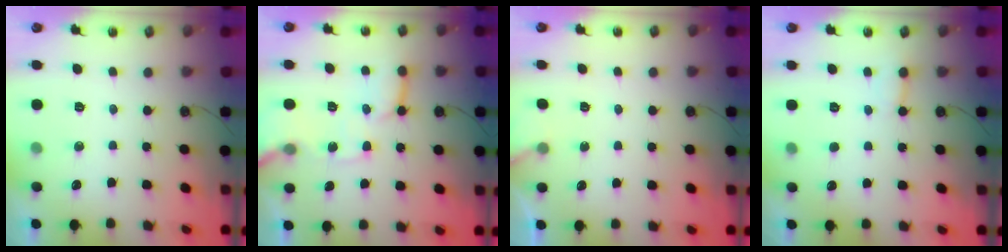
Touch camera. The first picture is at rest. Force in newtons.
{"total": 11.7, "press": 11.6, "slide": 1.5}
{"total": 4.0, "press": 4.0, "slide": 0.3}
{"total": 4.5, "press": 4.4, "slide": 0.6}